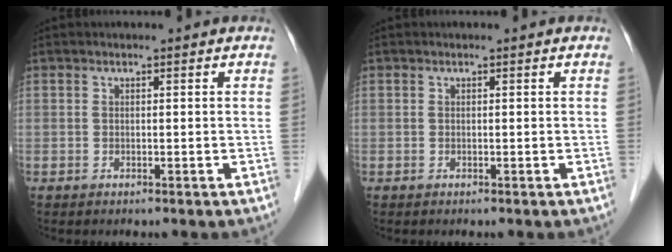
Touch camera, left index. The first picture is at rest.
{"total": 0.0}